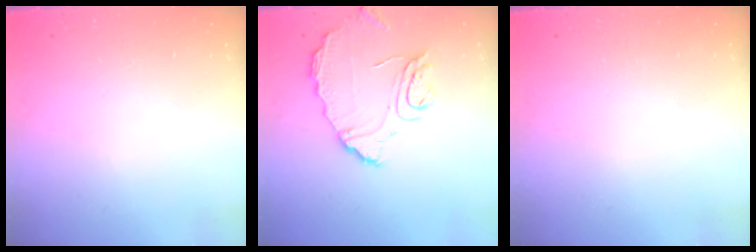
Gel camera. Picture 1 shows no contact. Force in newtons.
{"total": 10.9, "press": 10.9, "slide": 0.2}
{"total": 0.0}